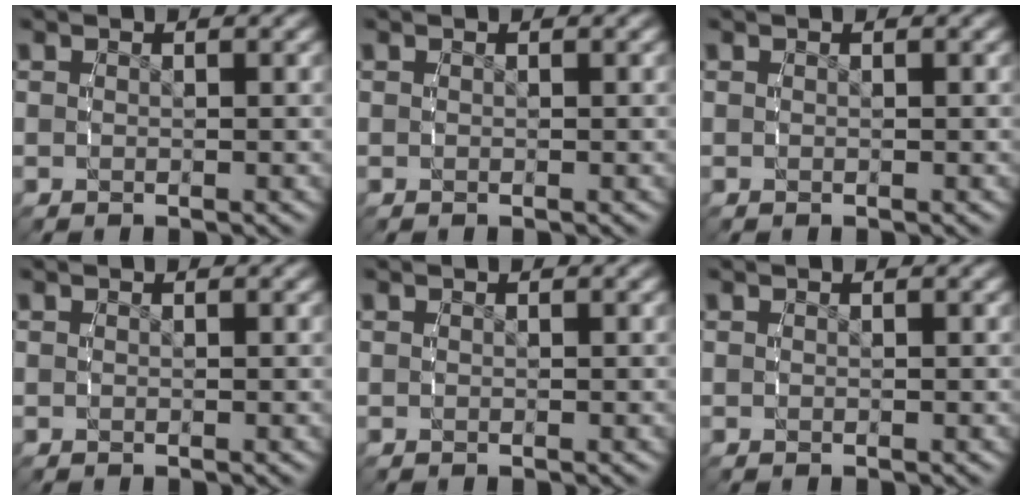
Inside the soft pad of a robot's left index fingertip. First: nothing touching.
{"total": 0.0}
{"total": 0.0}
{"total": 0.0}
{"total": 0.0}
{"total": 0.0}